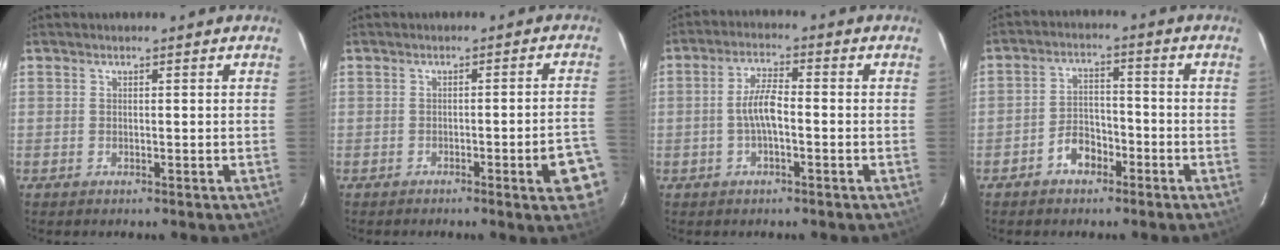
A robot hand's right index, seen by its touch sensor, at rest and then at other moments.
{"total": 6.2, "force": [-3.1, 0.6, 5.3], "torque": [-0.066, 0.000, -0.035]}
{"total": 5.0, "force": [-1.2, 1.5, 4.6], "torque": [-0.095, 0.011, -0.024]}
{"total": 5.2, "force": [-3.3, 3.5, 2.0], "torque": [-0.045, 0.020, -0.047]}